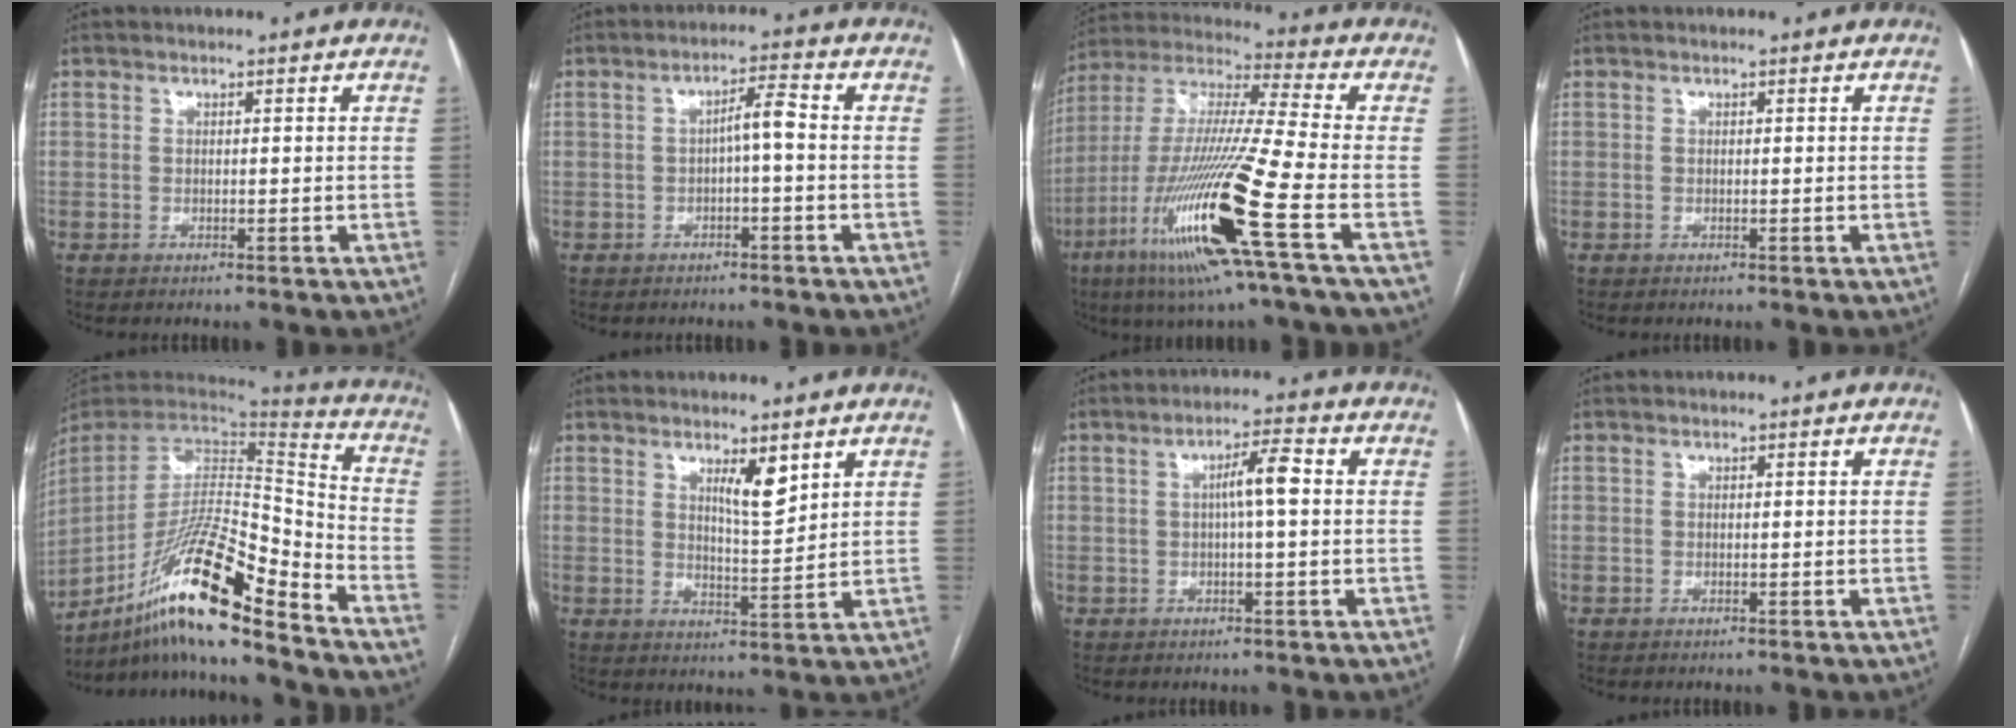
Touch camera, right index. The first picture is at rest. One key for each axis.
{"total": 3.5, "fx": -0.5, "fy": 0.4, "fz": 3.4, "tx": -0.054, "ty": 0.014, "tz": -0.007}
{"total": 21.5, "fx": -8.6, "fy": -0.2, "fz": 19.8, "tx": -0.414, "ty": -0.038, "tz": -0.169}
{"total": 0.0}
{"total": 20.2, "fx": -14.5, "fy": 1.3, "fz": 14.0, "tx": -0.274, "ty": -0.005, "tz": -0.264}
{"total": 4.7, "fx": 2.9, "fy": 0.8, "fz": 3.6, "tx": -0.064, "ty": -0.009, "tz": 0.052}
{"total": 4.8, "fx": 0.4, "fy": 0.4, "fz": 4.7, "tx": -0.080, "ty": 0.013, "tz": 0.005}
{"total": 0.0}